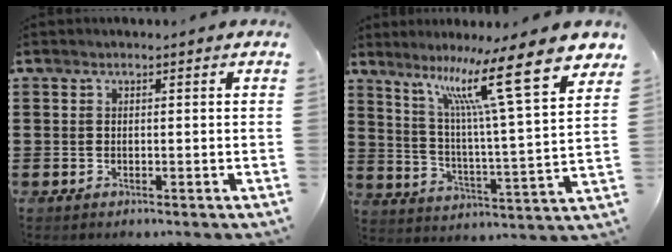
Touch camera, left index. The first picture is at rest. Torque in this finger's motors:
{"motor_torque": [1.15, -0.98, 0.54, 0.18]}